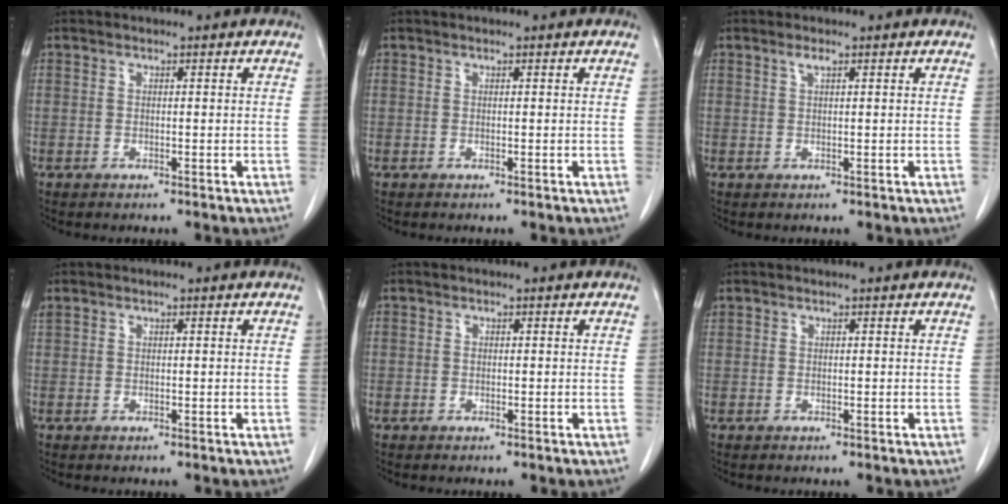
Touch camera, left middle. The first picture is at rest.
{"total": 0.0}
{"total": 1.0, "force": [0.6, 0.0, 0.8], "torque": [-0.020, 0.001, 0.011]}
{"total": 0.8, "force": [0.6, 0.4, 0.4], "torque": [-0.017, 0.016, 0.014]}
{"total": 0.6, "force": [0.0, 0.6, 0.1], "torque": [0.001, 0.003, -0.001]}
{"total": 0.0}